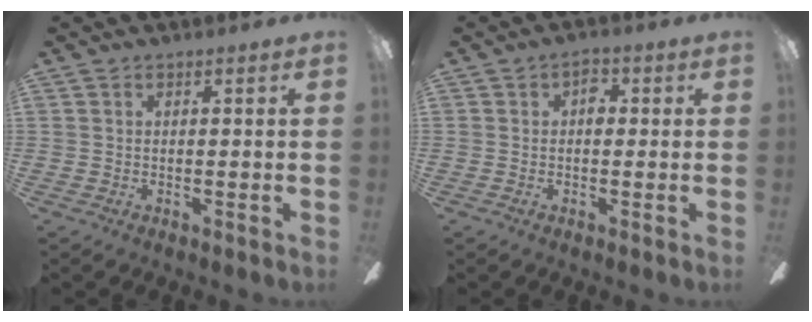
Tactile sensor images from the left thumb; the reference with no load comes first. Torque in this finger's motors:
{"motor_torque": [0.39, 0.29, 0.41, -0.05, 0.02]}